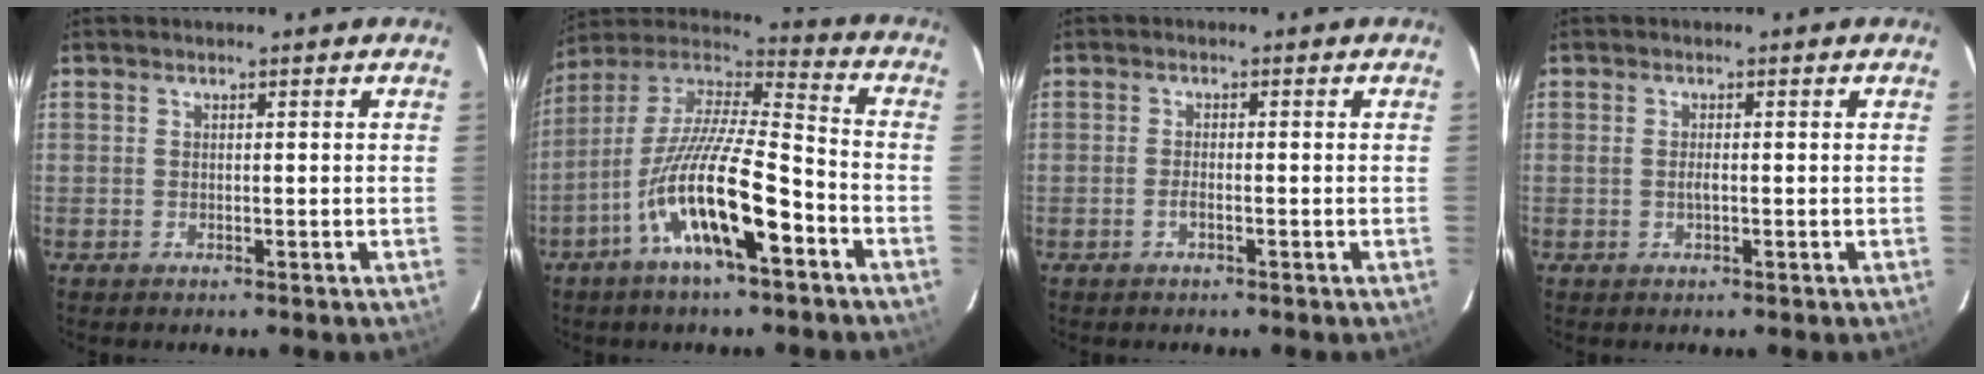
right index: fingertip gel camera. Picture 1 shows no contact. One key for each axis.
{"total": 18.4, "fx": -9.0, "fy": 4.0, "fz": 15.6, "tx": -0.283, "ty": -0.028, "tz": -0.171}
{"total": 1.3, "fx": -0.8, "fy": 0.2, "fz": 1.0, "tx": -0.022, "ty": 0.001, "tz": -0.016}
{"total": 1.1, "fx": -0.2, "fy": 0.2, "fz": 1.1, "tx": -0.022, "ty": 0.000, "tz": -0.004}